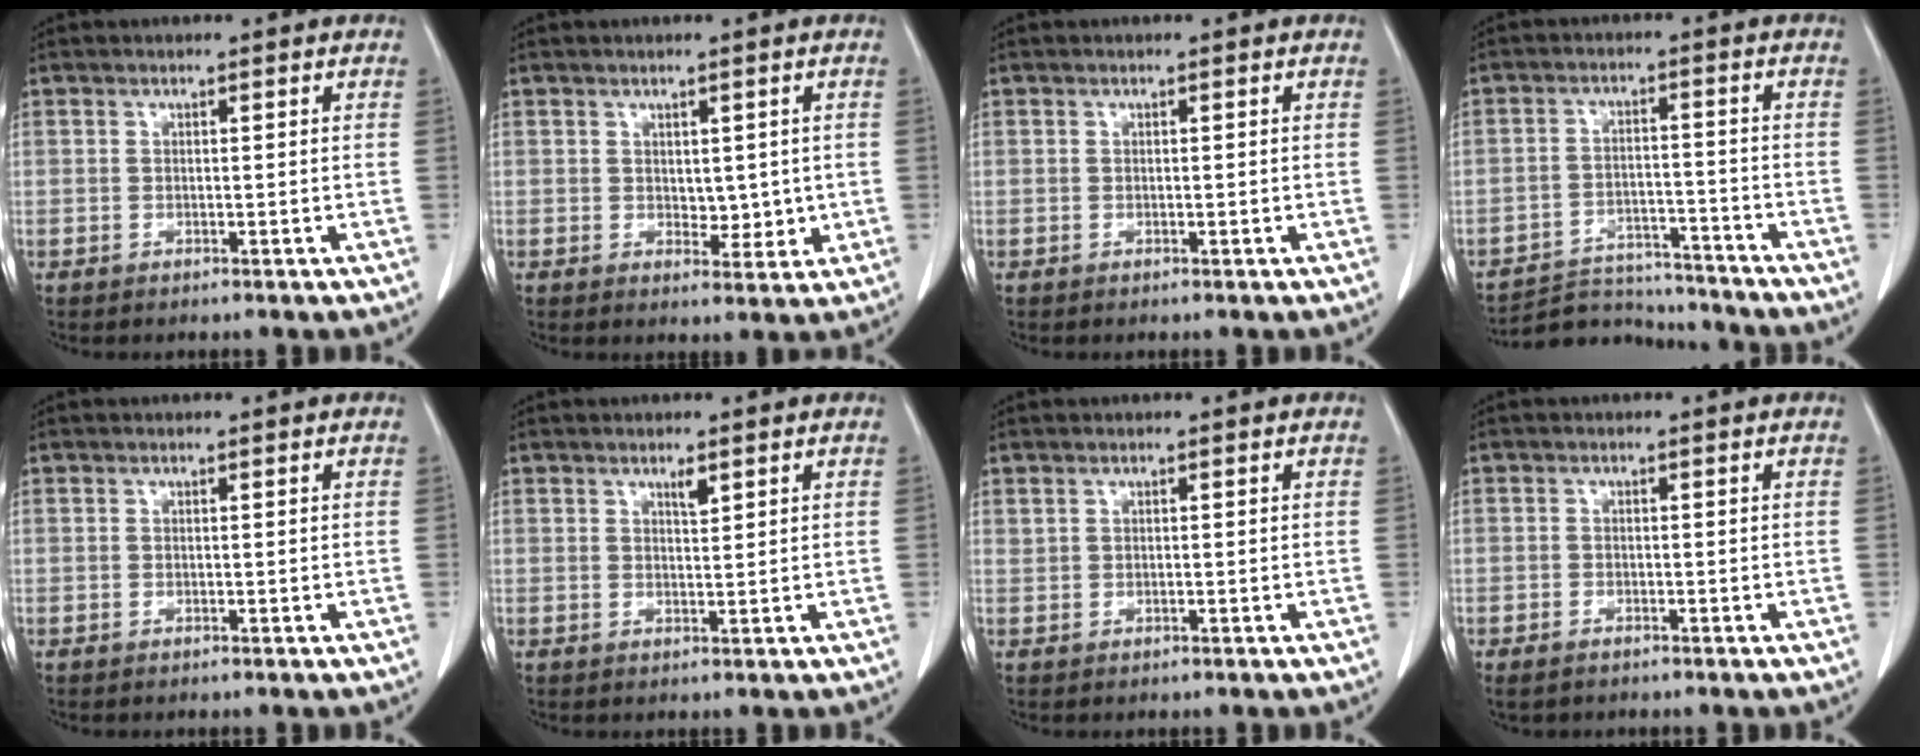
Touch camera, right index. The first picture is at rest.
{"total": 3.2, "force": [0.1, 2.1, 2.4], "torque": [-0.024, -0.005, 0.008]}
{"total": 0.0}
{"total": 9.8, "force": [-9.7, 1.5, 0.0], "torque": [0.004, 0.014, -0.152]}
{"total": 0.0}
{"total": 1.5, "force": [1.0, 0.3, 1.0], "torque": [-0.022, -0.004, 0.019]}
{"total": 0.0}
{"total": 2.1, "force": [-1.6, 1.1, 0.8], "torque": [-0.015, -0.001, -0.021]}